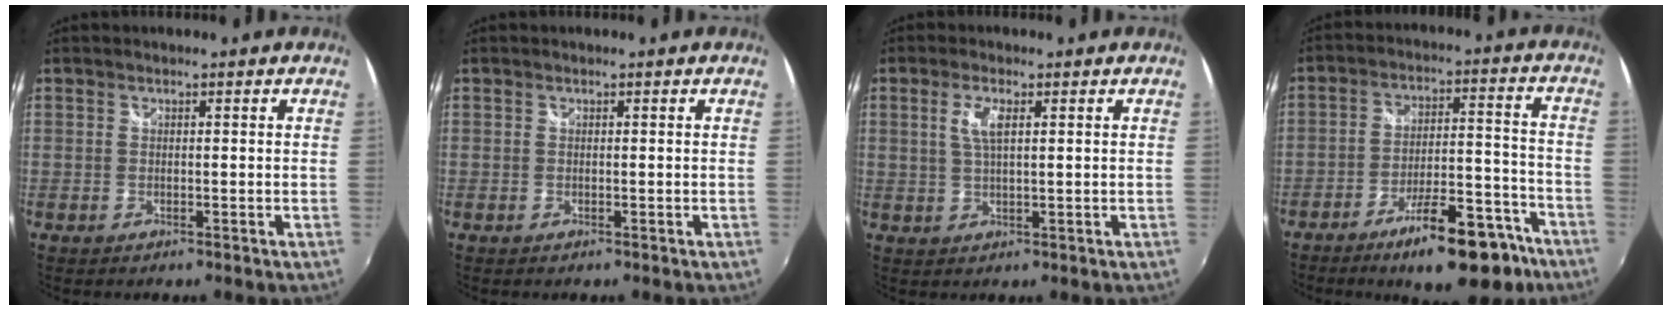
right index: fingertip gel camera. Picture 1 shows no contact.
{"total": 0.0}
{"total": 3.9, "force": [1.2, 1.2, 3.5], "torque": [-0.070, 0.001, 0.024]}
{"total": 15.7, "force": [-10.9, 4.9, 10.2], "torque": [-0.153, 0.011, -0.154]}